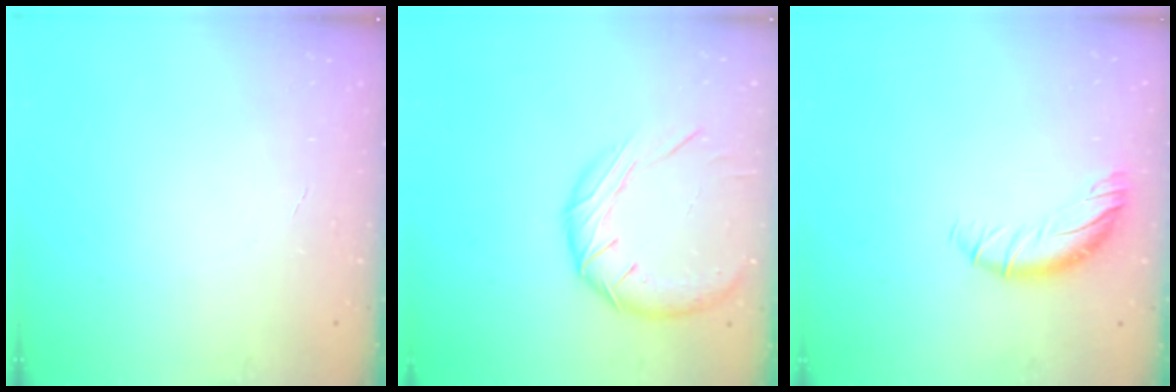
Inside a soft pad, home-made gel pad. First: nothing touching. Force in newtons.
{"total": 13.7, "press": 13.7, "slide": 0.9}
{"total": 8.5, "press": 8.5, "slide": 0.6}